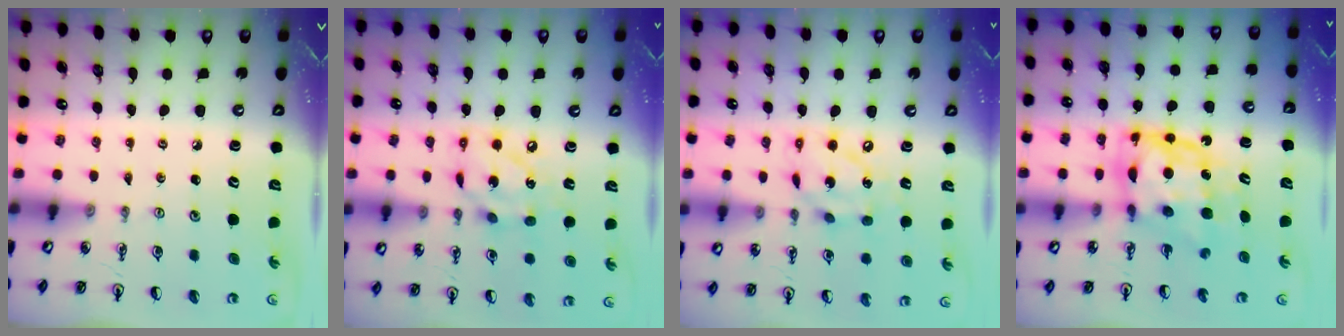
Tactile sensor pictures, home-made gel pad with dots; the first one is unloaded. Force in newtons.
{"total": 12.7, "press": 12.7, "slide": 0.9}
{"total": 13.0, "press": 13.0, "slide": 1.2}
{"total": 10.4, "press": 10.4, "slide": 0.8}